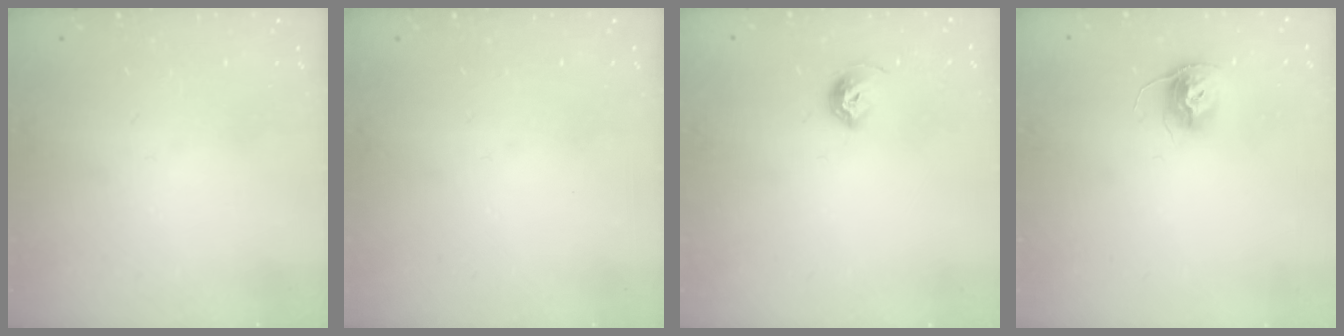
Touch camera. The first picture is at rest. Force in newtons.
{"total": 0.0}
{"total": 6.9, "press": 6.8, "slide": 1.1}
{"total": 10.3, "press": 10.3, "slide": 0.6}